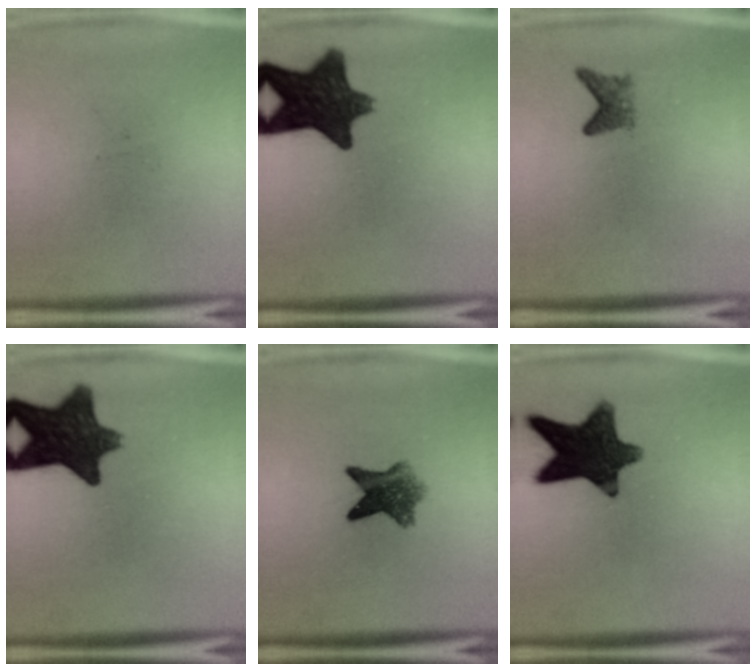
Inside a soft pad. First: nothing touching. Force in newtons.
{"total": 13.0}
{"total": 2.1}
{"total": 13.0}
{"total": 6.8}
{"total": 13.3}